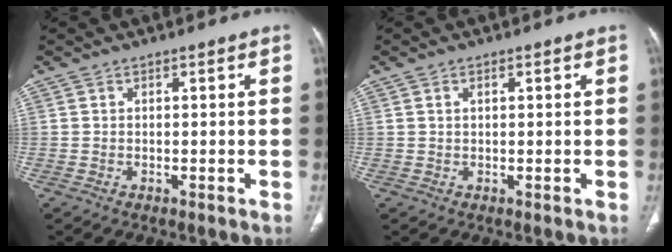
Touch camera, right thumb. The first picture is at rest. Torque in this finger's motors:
{"motor_torque": [-0.11, -0.51, -0.61, 0.10, 0.11]}